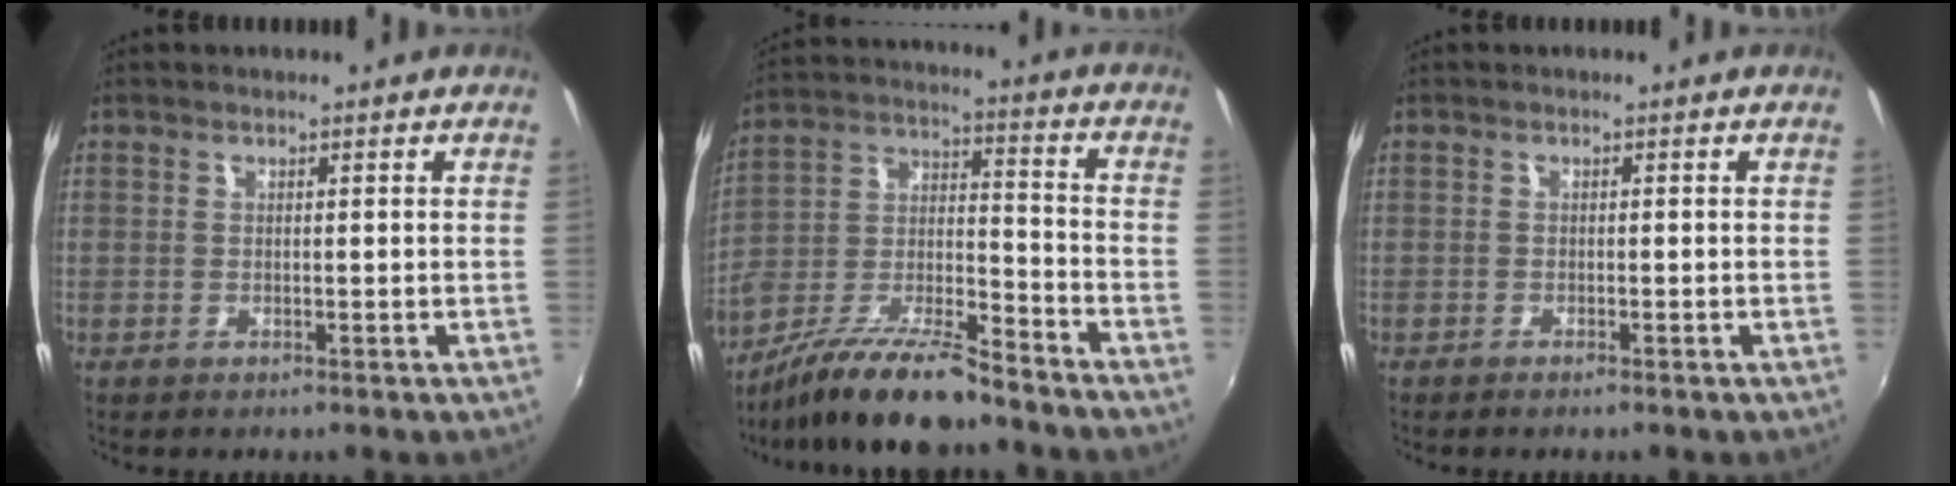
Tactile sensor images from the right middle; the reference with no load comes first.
{"total": 15.4, "force": [-11.9, 3.2, 9.2], "torque": [-0.192, -0.012, -0.221]}
{"total": 0.8, "force": [-0.7, 0.1, 0.3], "torque": [-0.008, -0.003, -0.015]}